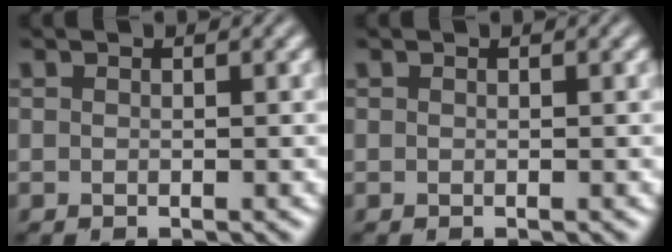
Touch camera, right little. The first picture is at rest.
{"total": 0.0}